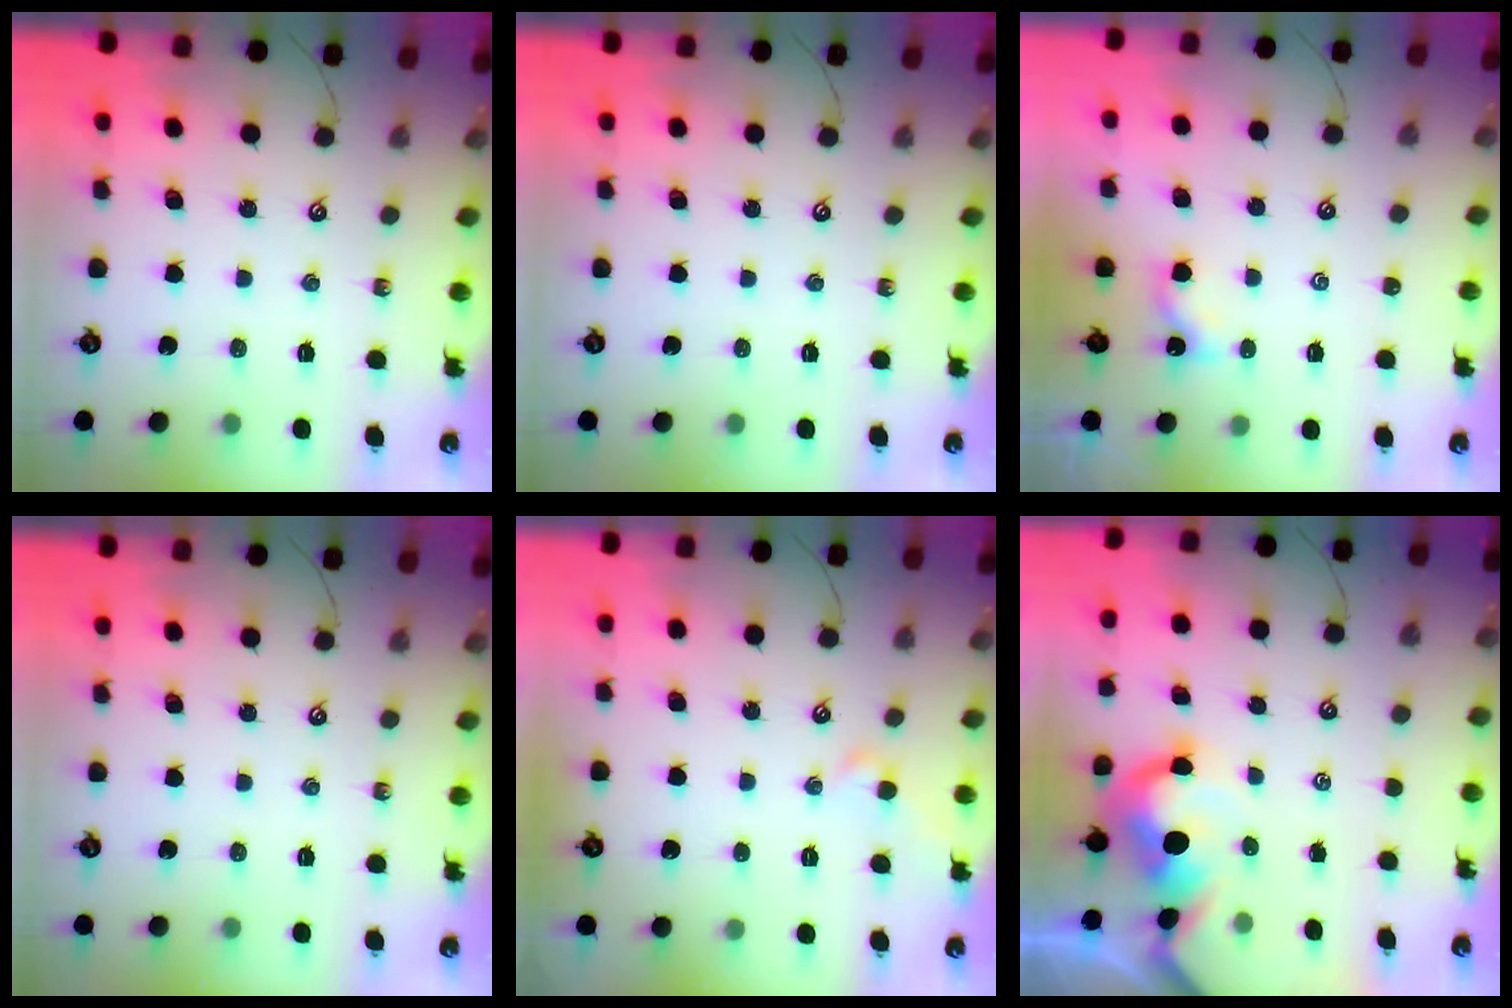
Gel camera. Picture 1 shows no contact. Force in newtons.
{"total": 0.0}
{"total": 0.6, "press": 0.5, "slide": 0.3}
{"total": 0.0}
{"total": 1.6, "press": 1.5, "slide": 0.4}
{"total": 5.9, "press": 5.8, "slide": 1.0}